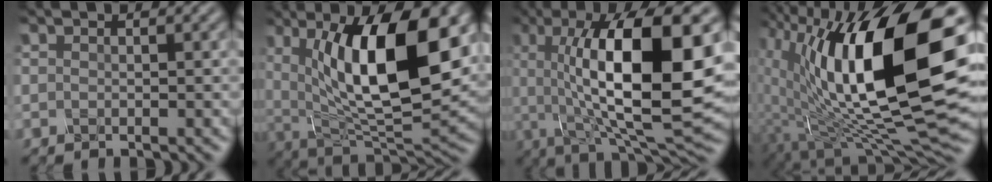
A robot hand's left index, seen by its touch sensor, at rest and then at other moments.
{"total": 14.4, "force": [4.0, 5.5, 12.7], "torque": [-0.197, -0.003, 0.064]}
{"total": 14.7, "force": [1.1, 4.7, 13.8], "torque": [-0.198, -0.006, 0.010]}
{"total": 17.4, "force": [2.9, 7.2, 15.5], "torque": [-0.256, -0.001, 0.044]}